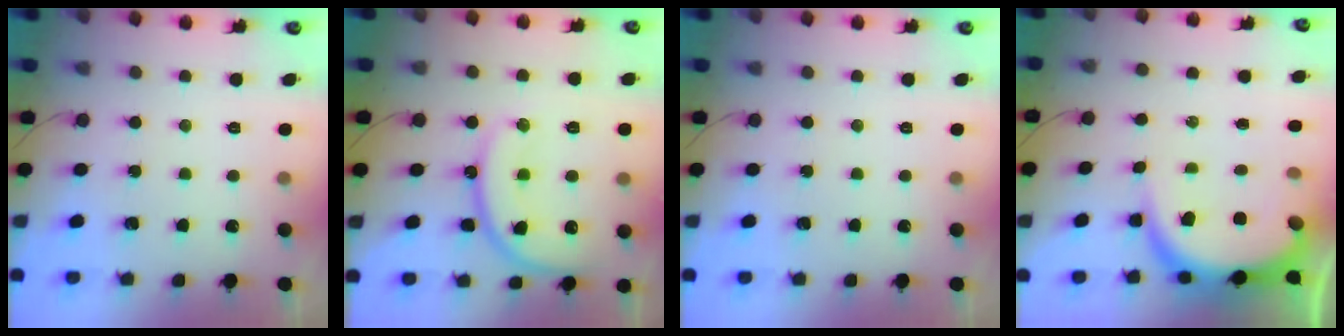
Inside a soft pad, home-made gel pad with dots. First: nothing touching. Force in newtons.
{"total": 16.9, "press": 16.8, "slide": 1.7}
{"total": 0.0}
{"total": 9.0, "press": 9.0, "slide": 1.0}